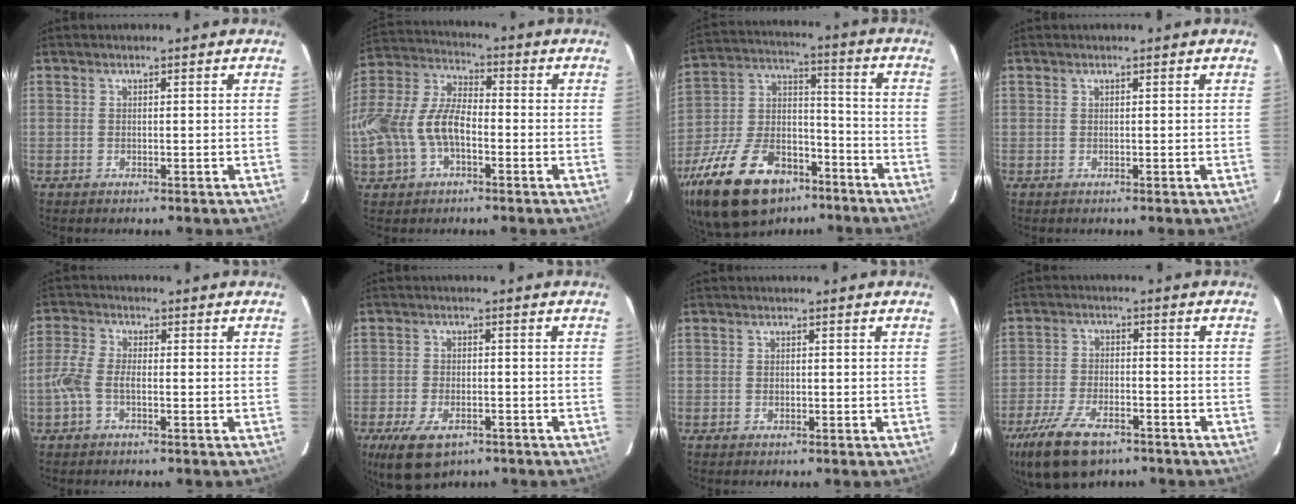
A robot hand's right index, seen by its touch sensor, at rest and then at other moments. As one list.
[{"total": 14.9, "force": [-4.2, 8.5, 11.6], "torque": [-0.255, 0.010, -0.078]}, {"total": 25.5, "force": [-16.2, 13.4, 14.4], "torque": [-0.305, 0.007, -0.263]}, {"total": 0.0}, {"total": 4.8, "force": [-1.5, 2.0, 4.0], "torque": [-0.099, 0.007, -0.034]}, {"total": 9.7, "force": [-5.8, 5.0, 5.9], "torque": [-0.134, -0.020, -0.094]}, {"total": 0.6, "force": [-0.2, 0.5, 0.4], "torque": [-0.006, 0.000, -0.003]}, {"total": 14.0, "force": [-9.3, 6.4, 8.2], "torque": [-0.194, -0.024, -0.167]}]